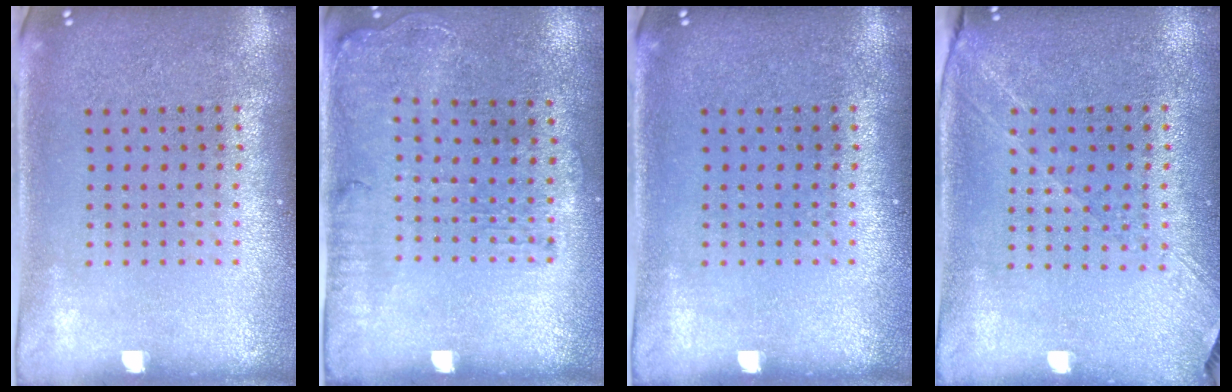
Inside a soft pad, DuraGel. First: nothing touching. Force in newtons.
{"total": 1.2, "press": 1.1, "slide": 0.5}
{"total": 0.0}
{"total": 1.3, "press": 1.2, "slide": 0.5}